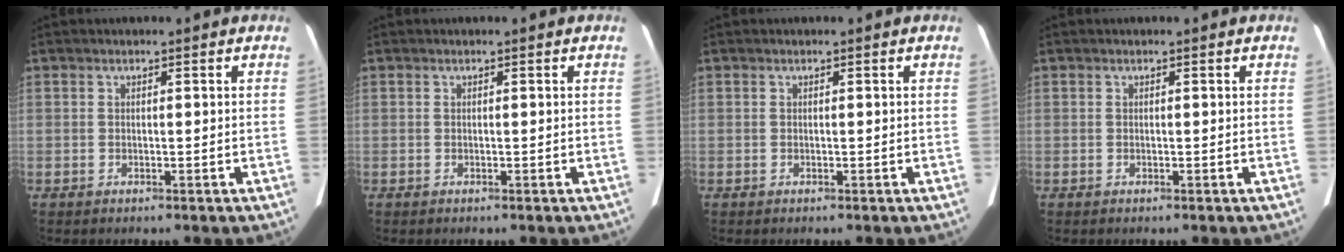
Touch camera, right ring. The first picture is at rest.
{"total": 0.0}
{"total": 0.0}
{"total": 0.0}